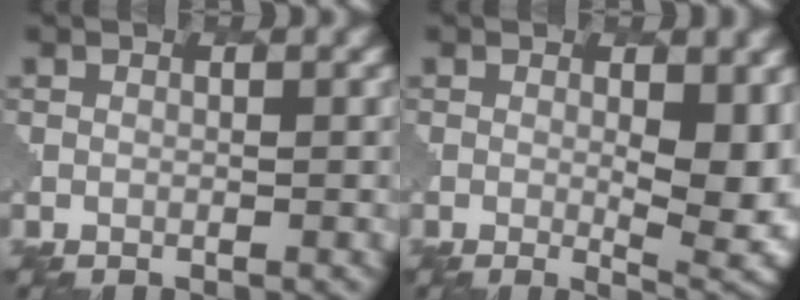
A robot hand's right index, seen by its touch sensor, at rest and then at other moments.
{"total": 7.0, "force": [0.1, 2.6, 6.5], "torque": [-0.094, -0.016, 0.009]}